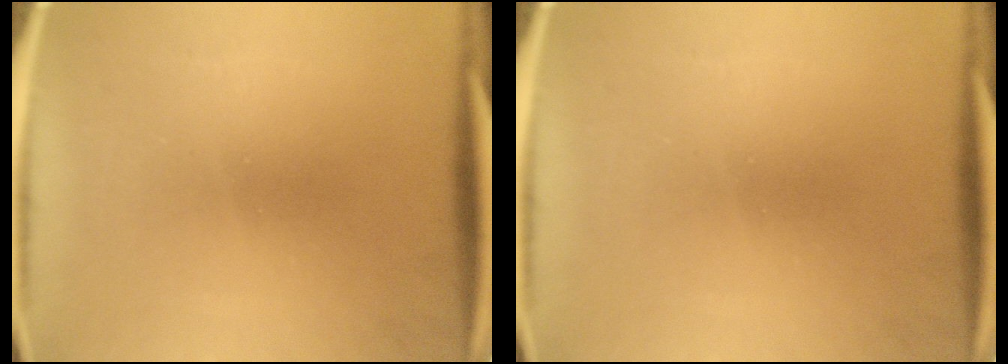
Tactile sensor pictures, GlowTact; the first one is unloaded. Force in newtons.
{"total": 0.0}